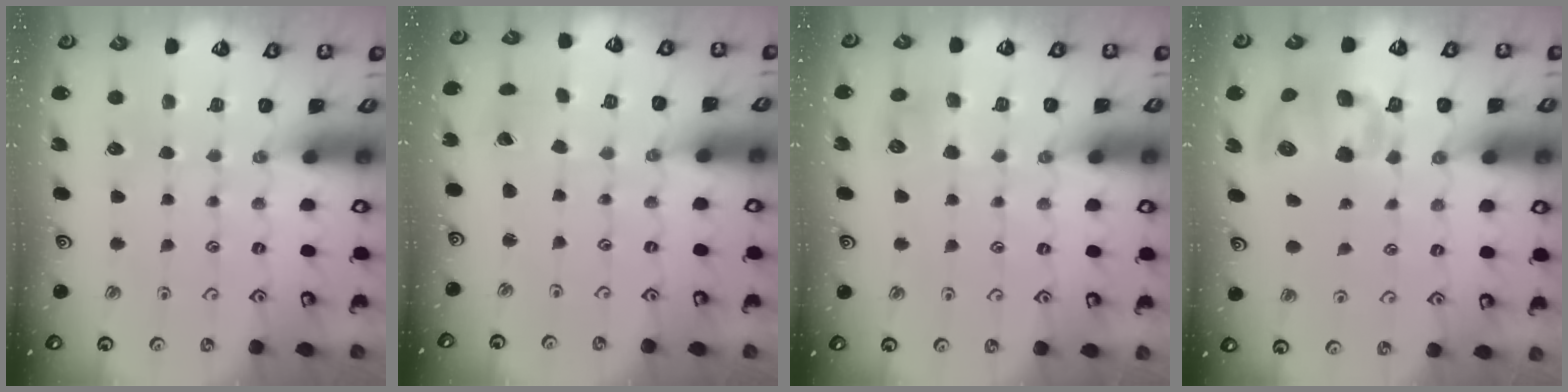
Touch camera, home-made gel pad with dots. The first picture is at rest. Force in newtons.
{"total": 1.7, "press": 1.7, "slide": 0.0}
{"total": 5.0, "press": 5.0, "slide": 0.8}
{"total": 12.6, "press": 12.4, "slide": 2.1}